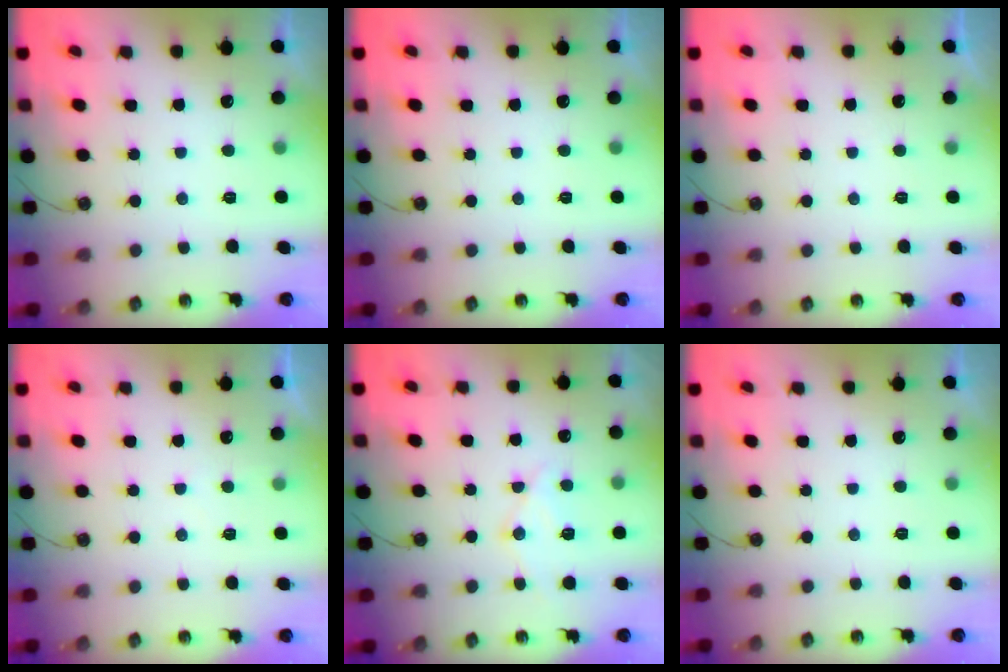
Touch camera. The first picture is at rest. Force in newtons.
{"total": 0.0}
{"total": 0.0}
{"total": 2.0, "press": 2.0, "slide": 0.3}
{"total": 9.9, "press": 9.9, "slide": 0.4}
{"total": 0.0}